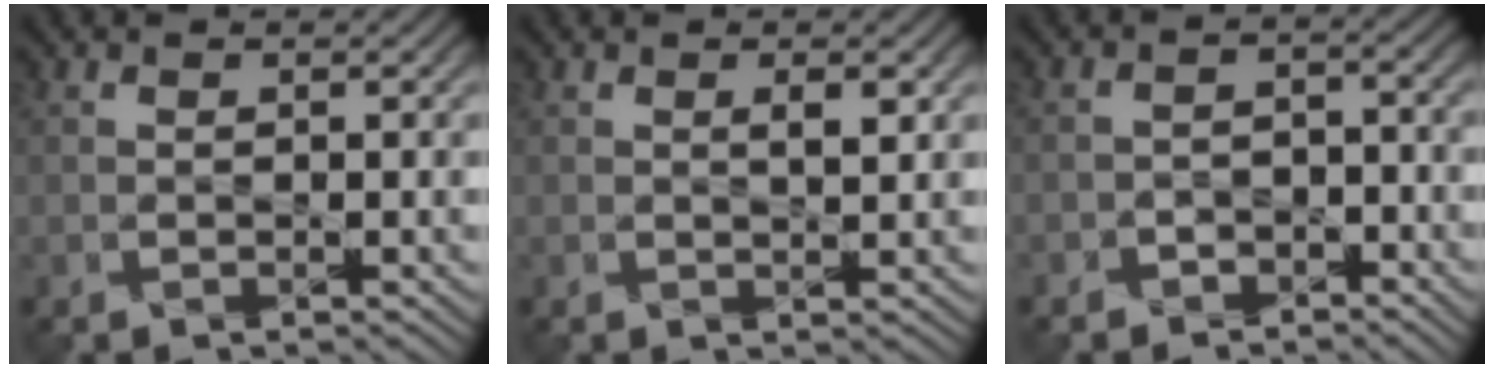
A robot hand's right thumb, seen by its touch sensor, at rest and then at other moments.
{"total": 1.4, "force": [0.7, 0.3, 1.2], "torque": [-0.023, -0.003, 0.015]}
{"total": 2.9, "force": [-2.3, 1.8, 0.7], "torque": [-0.006, 0.002, -0.044]}